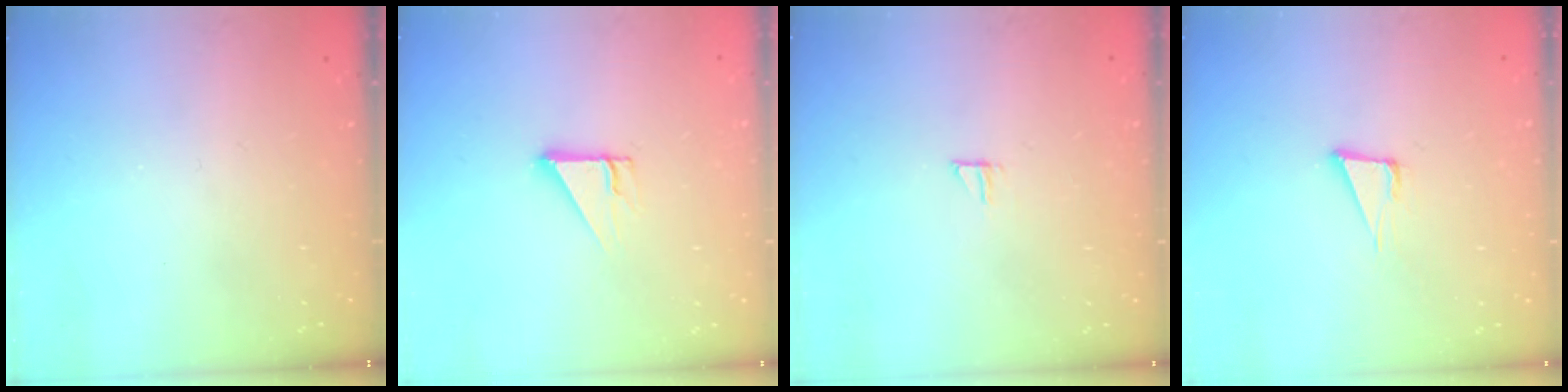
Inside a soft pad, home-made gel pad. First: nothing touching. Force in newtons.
{"total": 3.1, "press": 3.1, "slide": 0.1}
{"total": 5.4, "press": 5.4, "slide": 0.5}
{"total": 5.7, "press": 4.6, "slide": 3.2}